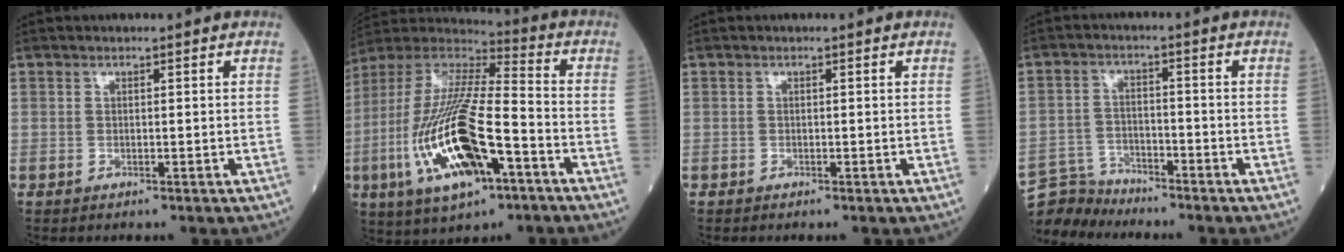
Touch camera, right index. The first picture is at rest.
{"total": 21.5, "force": [-7.2, 5.6, 19.4], "torque": [-0.433, -0.027, -0.128]}
{"total": 0.0}
{"total": 5.4, "force": [-5.2, 0.6, -1.3], "torque": [0.018, 0.002, -0.097]}